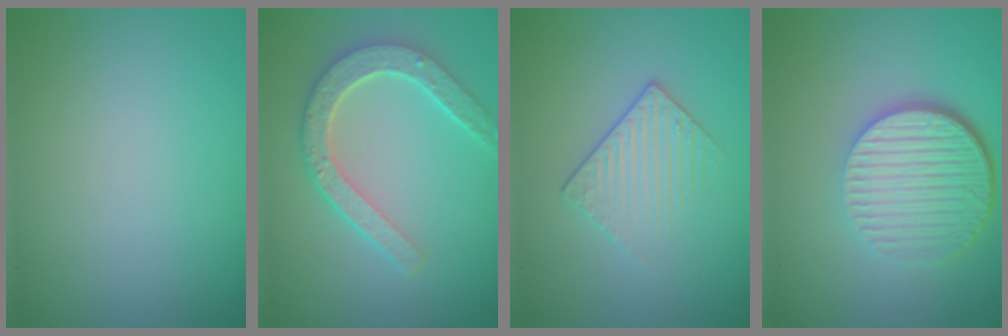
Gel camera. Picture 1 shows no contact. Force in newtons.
{"total": 4.9, "press": 3.9, "slide": 3.0}
{"total": 1.9, "press": 1.6, "slide": 1.0}
{"total": 6.6, "press": 4.4, "slide": 5.0}